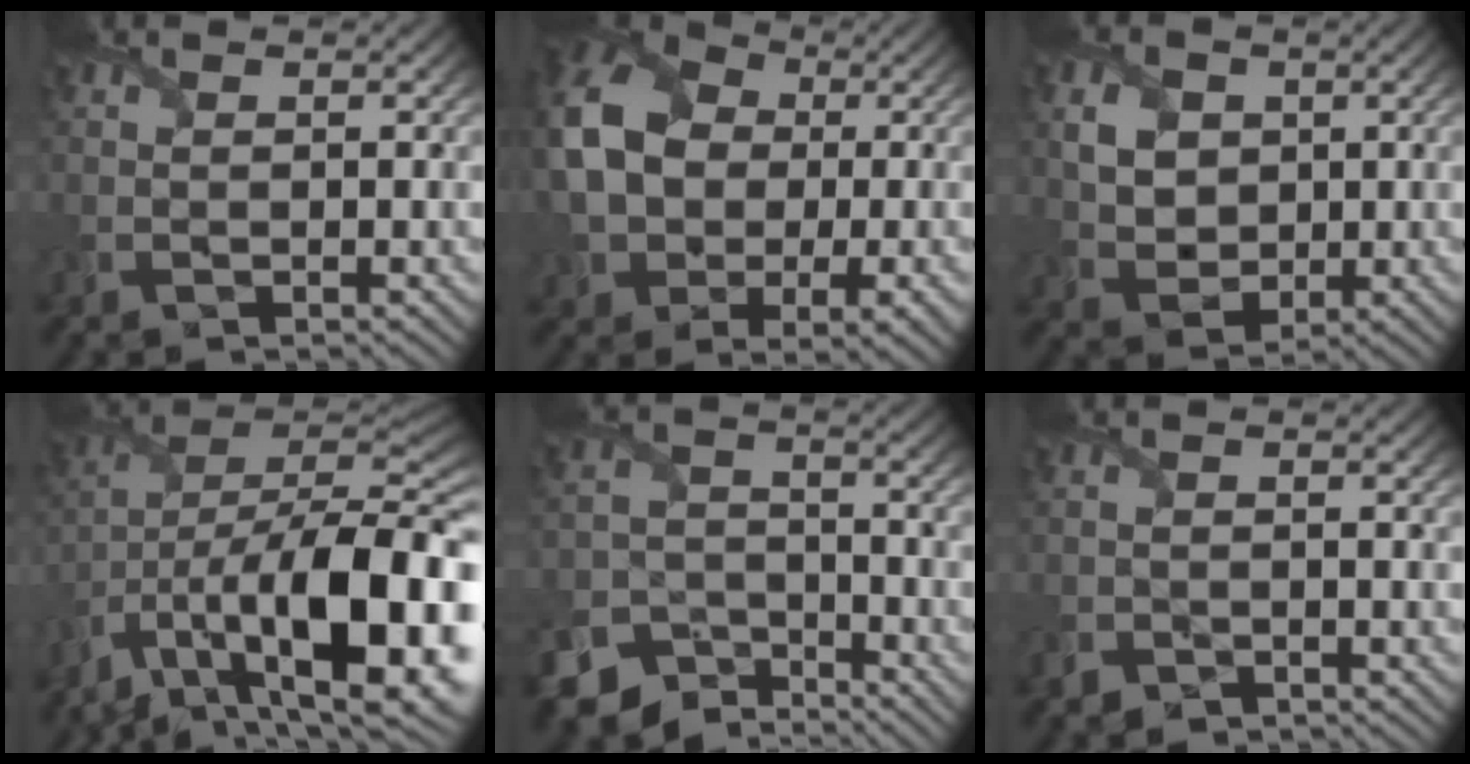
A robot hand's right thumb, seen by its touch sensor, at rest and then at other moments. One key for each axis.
{"total": 16.5, "fx": -0.1, "fy": 12.6, "fz": 10.7, "tx": -0.266, "ty": -0.034, "tz": 0.014}
{"total": 5.0, "fx": 1.0, "fy": 4.1, "fz": 2.8, "tx": -0.080, "ty": 0.000, "tz": 0.014}
{"total": 18.4, "fx": -8.9, "fy": 8.9, "fz": 13.4, "tx": -0.239, "ty": -0.008, "tz": -0.135}
{"total": 9.6, "fx": -8.2, "fy": 4.6, "fz": 2.0, "tx": -0.050, "ty": -0.020, "tz": -0.143}
{"total": 1.5, "fx": -1.5, "fy": 0.2, "fz": 0.1, "tx": -0.003, "ty": -0.003, "tz": -0.031}